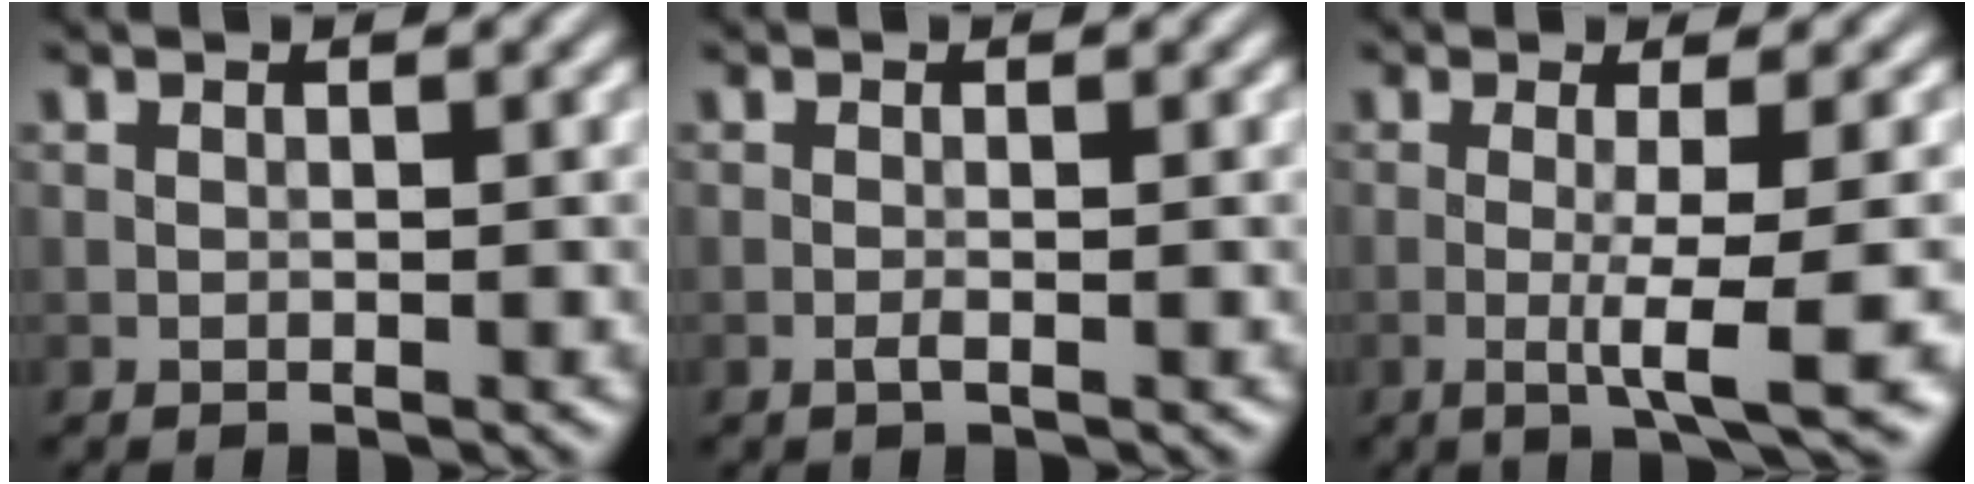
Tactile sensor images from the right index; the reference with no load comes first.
{"total": 0.7, "force": [-0.3, 0.1, 0.6], "torque": [-0.014, -0.002, -0.007]}
{"total": 6.1, "force": [-1.2, 1.0, 5.9], "torque": [-0.091, -0.008, -0.020]}